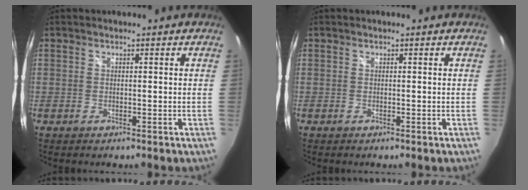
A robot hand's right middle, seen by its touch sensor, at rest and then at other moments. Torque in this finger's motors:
{"motor_torque": [0.02, 0.02, 0.00, 0.01]}